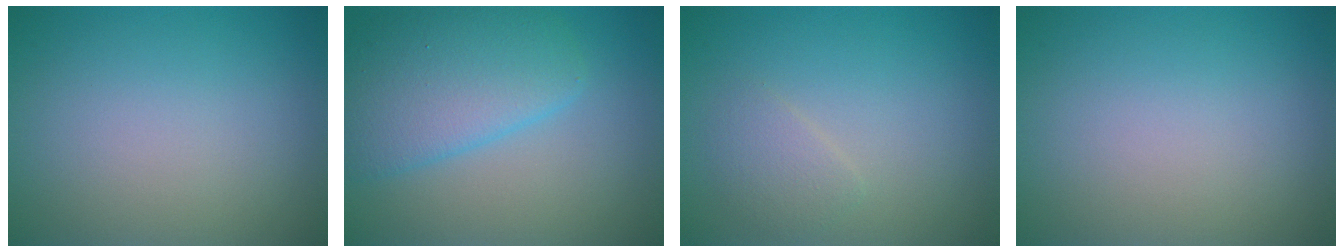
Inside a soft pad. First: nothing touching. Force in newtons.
{"total": 5.7, "press": 5.7, "slide": 0.3}
{"total": 1.5, "press": 1.5, "slide": 0.1}
{"total": 0.0}